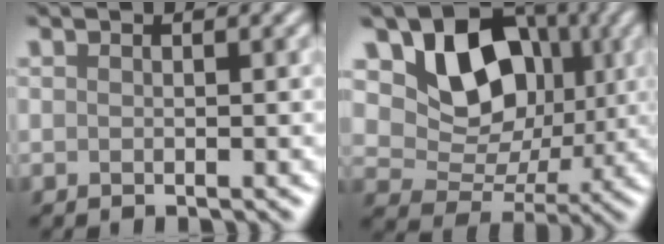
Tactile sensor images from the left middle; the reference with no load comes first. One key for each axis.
{"total": 8.5, "fx": 2.6, "fy": 6.5, "fz": 4.9, "tx": -0.072, "ty": -0.011, "tz": 0.035}